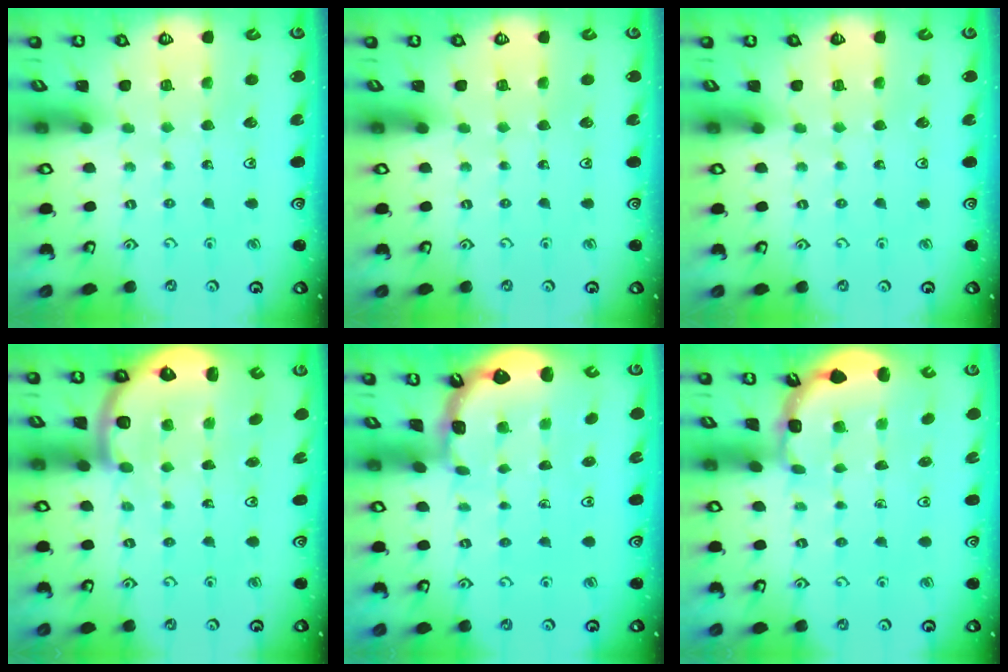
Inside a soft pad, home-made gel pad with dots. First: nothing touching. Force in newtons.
{"total": 0.0}
{"total": 0.0}
{"total": 5.4, "press": 5.0, "slide": 2.0}
{"total": 1.2, "press": 1.1, "slide": 0.1}
{"total": 1.9, "press": 1.8, "slide": 0.6}